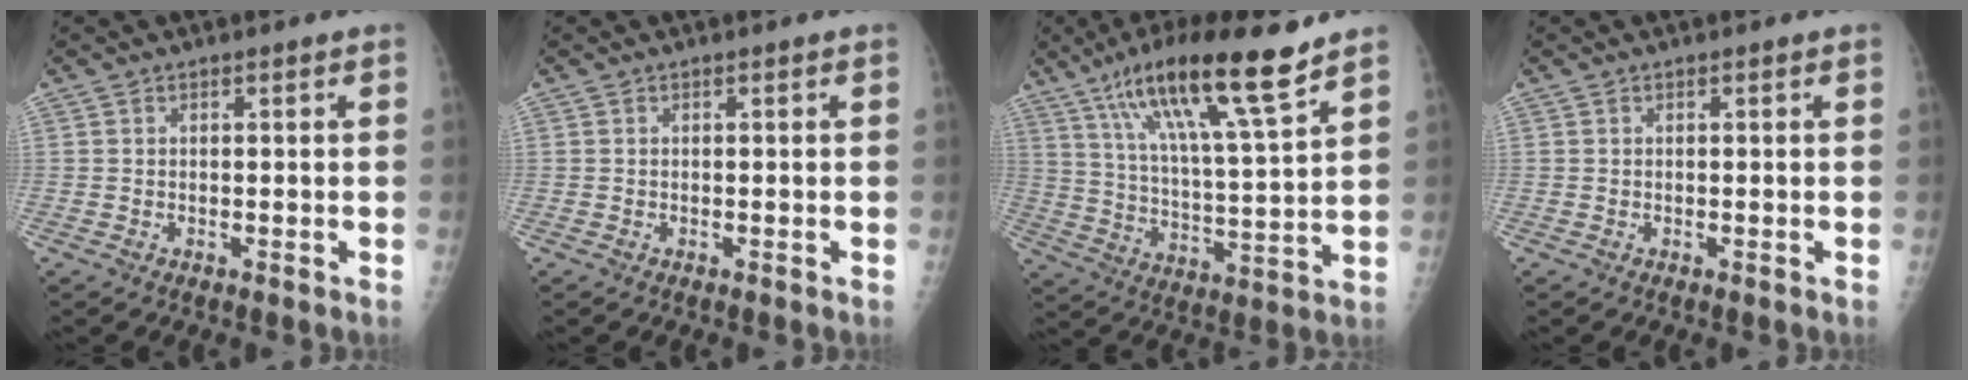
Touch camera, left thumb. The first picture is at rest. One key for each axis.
{"total": 0.0}
{"total": 18.5, "fx": 12.4, "fy": 2.1, "fz": 13.6, "tx": -0.227, "ty": -0.052, "tz": 0.215}
{"total": 0.0}